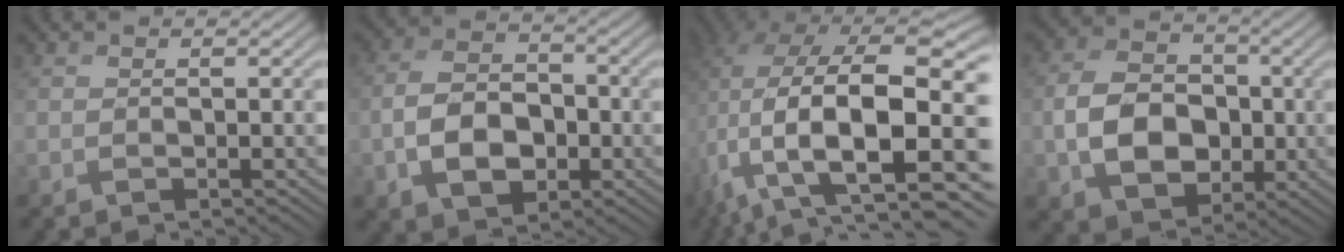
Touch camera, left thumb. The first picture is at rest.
{"total": 7.9, "force": [-2.8, 5.4, 5.1], "torque": [-0.104, -0.007, -0.057]}
{"total": 17.6, "force": [-1.8, 8.5, 15.3], "torque": [-0.279, -0.013, -0.026]}
{"total": 9.3, "force": [-1.9, 7.1, 5.7], "torque": [-0.120, -0.006, -0.043]}